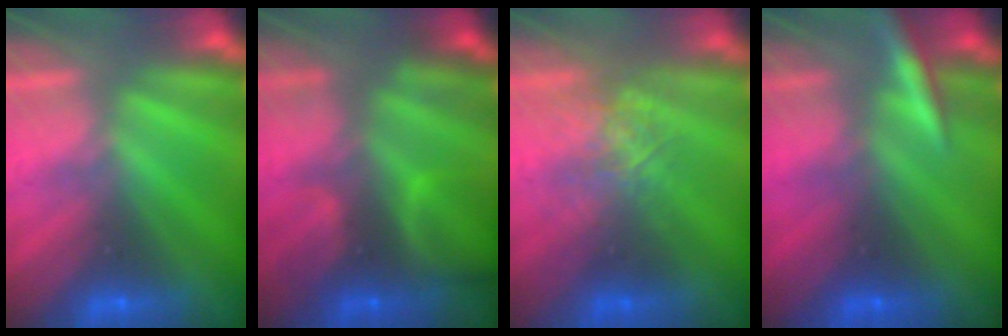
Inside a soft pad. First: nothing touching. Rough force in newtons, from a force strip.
{"total": 6.8}
{"total": 2.6}
{"total": 2.9}